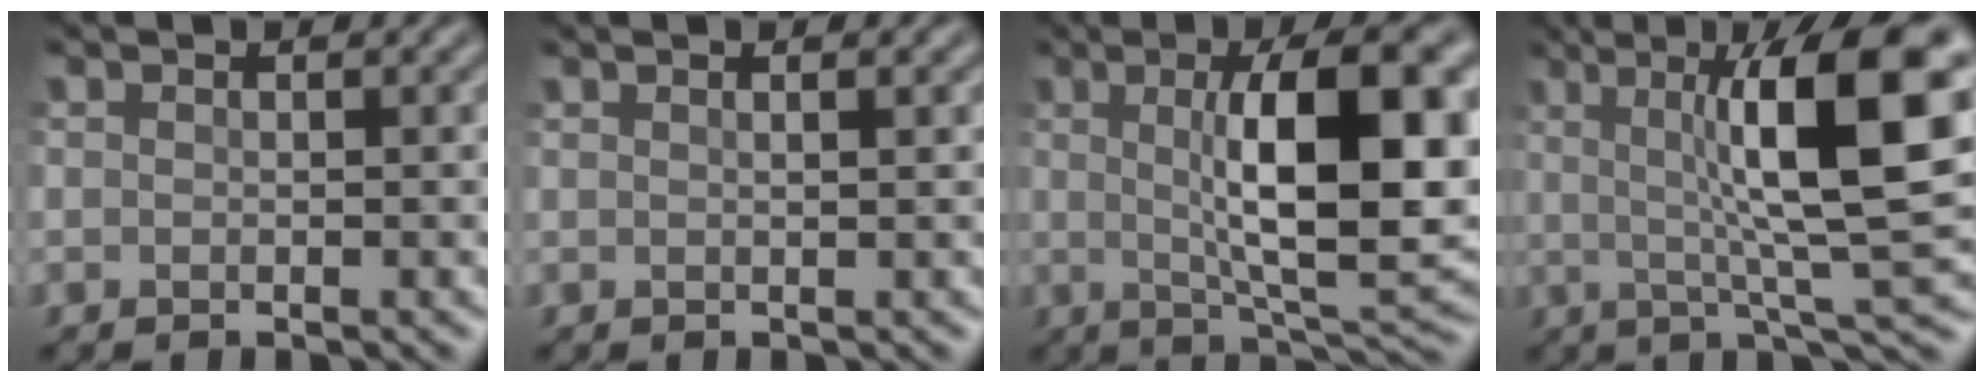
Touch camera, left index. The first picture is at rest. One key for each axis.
{"total": 2.3, "fx": 1.2, "fy": 1.0, "fz": 1.7, "tx": -0.006, "ty": 0.005, "tz": -0.006}
{"total": 12.4, "fx": 1.4, "fy": 3.4, "fz": 11.8, "tx": -0.158, "ty": 0.005, "tz": 0.023}
{"total": 12.3, "fx": 2.2, "fy": 2.6, "fz": 11.8, "tx": -0.157, "ty": 0.011, "tz": 0.032}